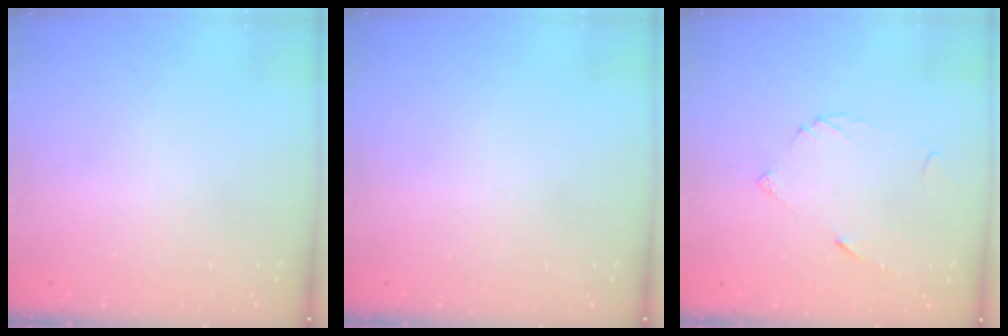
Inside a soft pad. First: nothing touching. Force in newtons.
{"total": 0.0}
{"total": 6.0, "press": 6.0, "slide": 0.6}